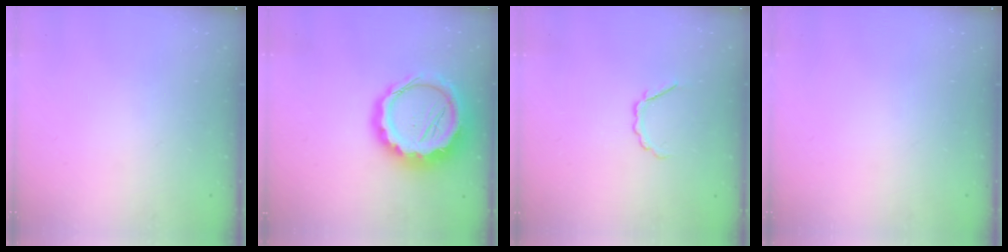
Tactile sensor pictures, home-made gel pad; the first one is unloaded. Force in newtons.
{"total": 16.2, "press": 15.8, "slide": 3.7}
{"total": 3.6, "press": 3.4, "slide": 1.0}
{"total": 0.0}